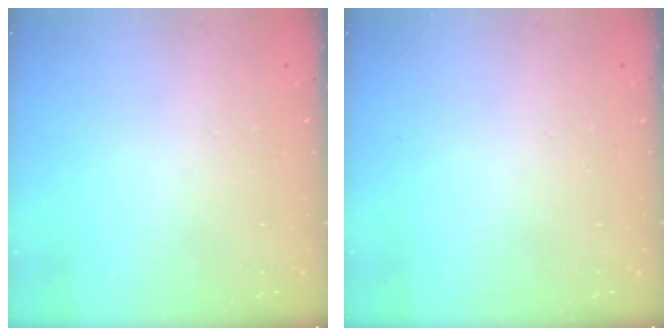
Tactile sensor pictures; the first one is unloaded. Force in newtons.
{"total": 0.0}